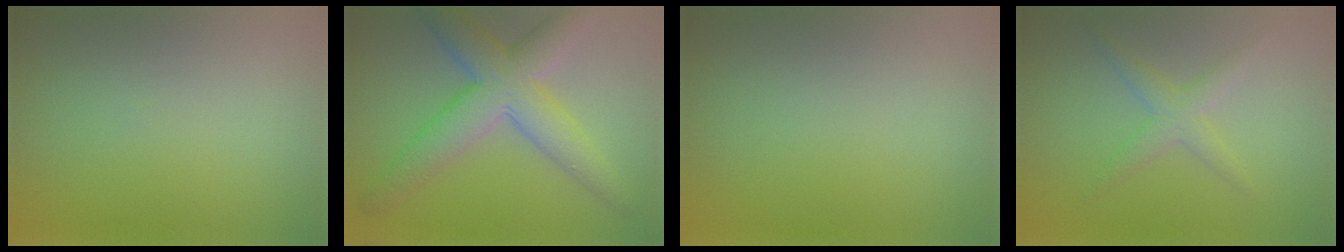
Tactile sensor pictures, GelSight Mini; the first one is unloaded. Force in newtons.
{"total": 7.9, "press": 7.9, "slide": 0.3}
{"total": 0.0}
{"total": 2.3, "press": 2.3, "slide": 0.1}